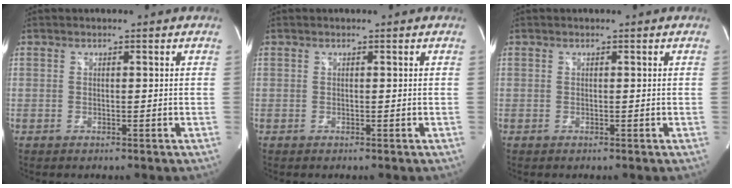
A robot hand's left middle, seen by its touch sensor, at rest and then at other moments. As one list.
[{"total": 0.0}, {"total": 0.0}]